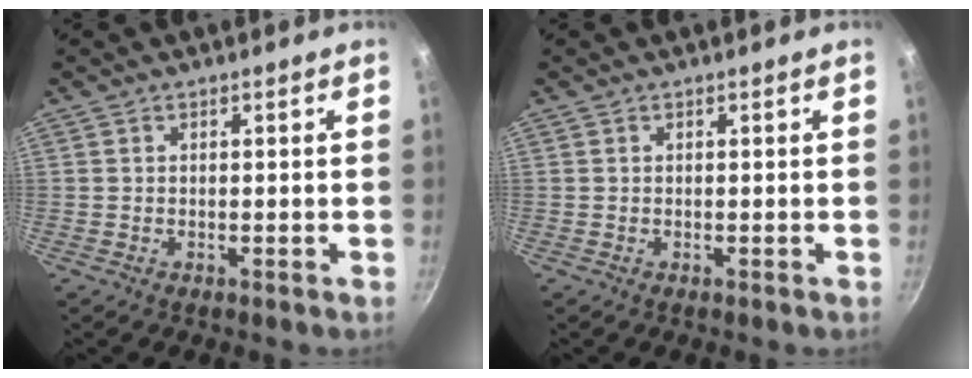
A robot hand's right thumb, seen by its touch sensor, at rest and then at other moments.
{"total": 0.0}